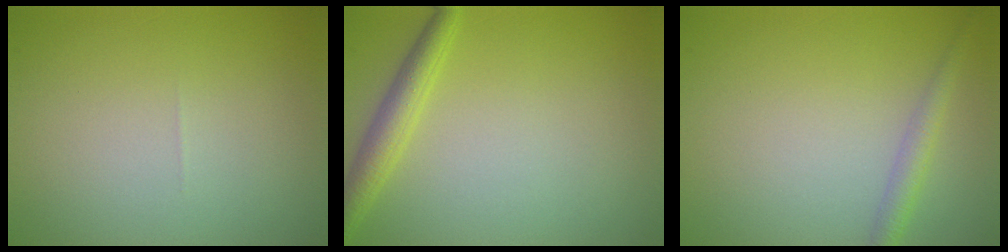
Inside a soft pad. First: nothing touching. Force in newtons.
{"total": 2.5, "press": 2.5, "slide": 0.1}
{"total": 1.7, "press": 1.7, "slide": 0.1}